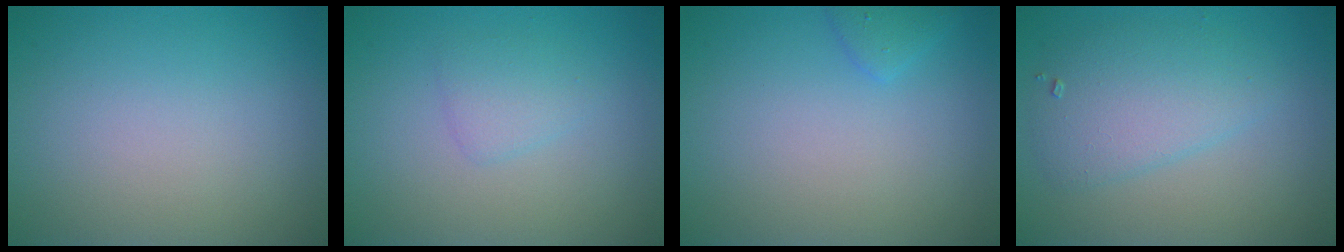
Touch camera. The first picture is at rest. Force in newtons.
{"total": 1.6, "press": 1.6, "slide": 0.0}
{"total": 1.2, "press": 1.2, "slide": 0.1}
{"total": 3.8, "press": 3.8, "slide": 0.1}